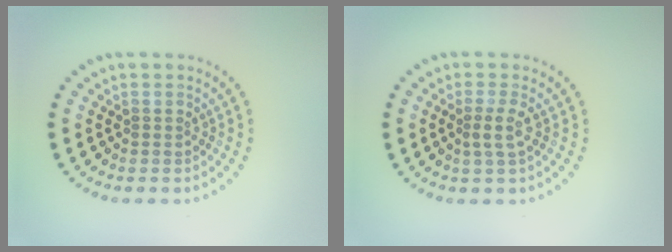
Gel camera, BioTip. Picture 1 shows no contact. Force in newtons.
{"total": 1.6, "press": 1.1, "slide": 1.1}